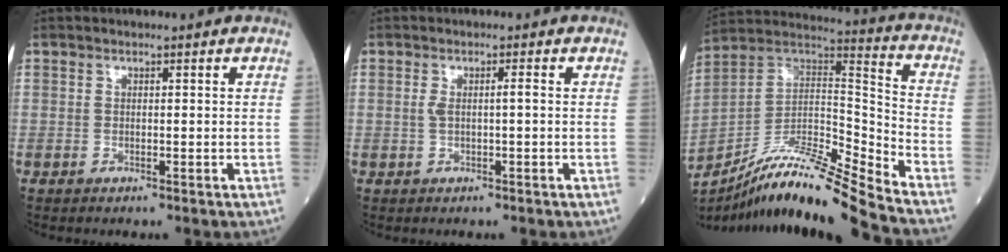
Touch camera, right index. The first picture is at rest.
{"total": 2.0, "force": [0.0, 0.2, 1.9], "torque": [-0.039, 0.005, 0.002]}
{"total": 19.0, "force": [-16.1, -1.4, 10.0], "torque": [-0.190, 0.010, -0.295]}